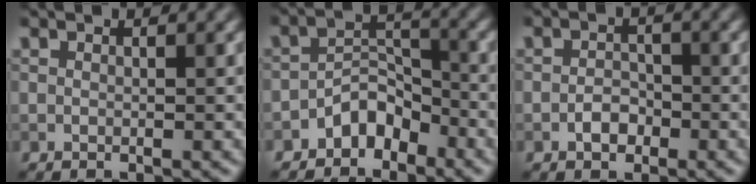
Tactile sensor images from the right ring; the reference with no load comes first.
{"total": 3.4, "force": [-2.4, 2.0, 1.5], "torque": [-0.015, 0.015, -0.046]}
{"total": 1.8, "force": [-0.9, 1.2, 1.0], "torque": [-0.015, 0.005, -0.018]}